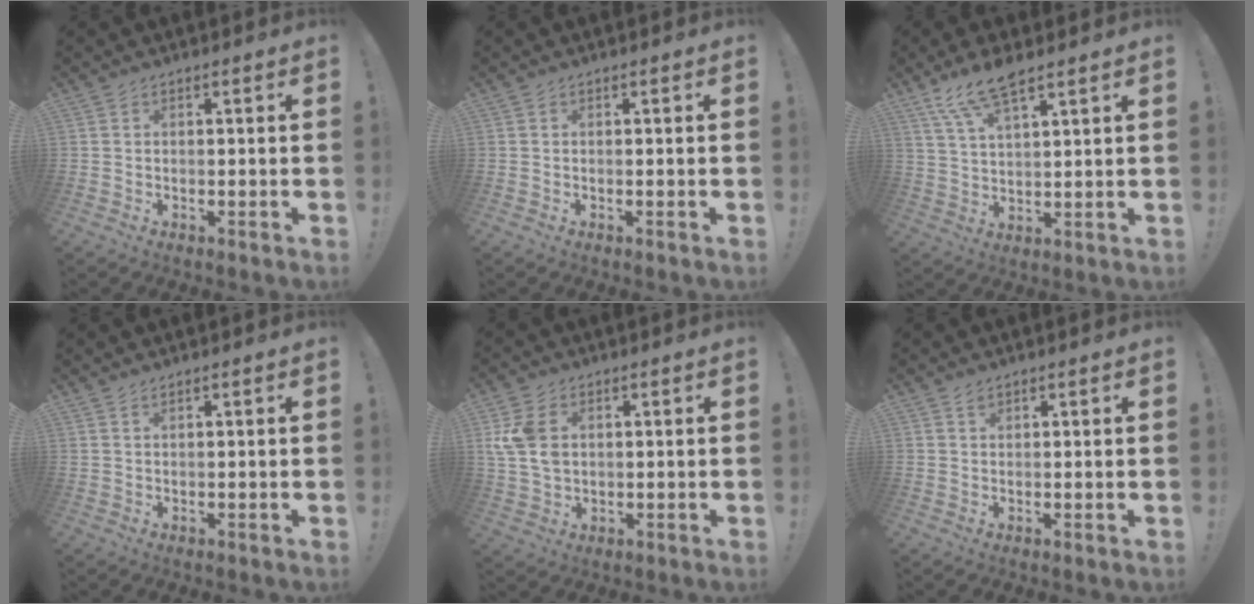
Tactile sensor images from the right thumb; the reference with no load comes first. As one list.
[{"total": 0.0}, {"total": 10.1, "force": [7.4, 2.8, 6.4], "torque": [-0.126, -0.030, 0.136]}, {"total": 0.9, "force": [0.8, 0.1, 0.5], "torque": [-0.014, 0.000, 0.016]}, {"total": 9.4, "force": [2.7, 6.8, 5.9], "torque": [-0.116, -0.001, 0.053]}, {"total": 1.4, "force": [1.2, 0.5, 0.5], "torque": [0.006, -0.009, 0.021]}]